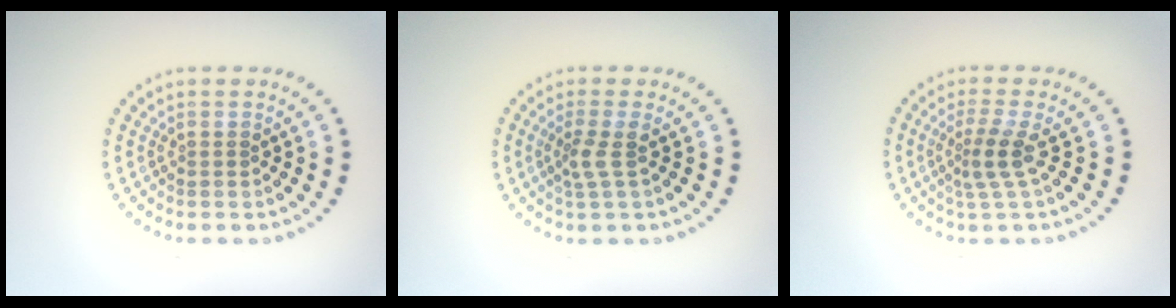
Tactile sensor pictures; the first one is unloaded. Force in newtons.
{"total": 1.9, "press": 1.4, "slide": 1.2}
{"total": 2.5, "press": 1.7, "slide": 1.9}